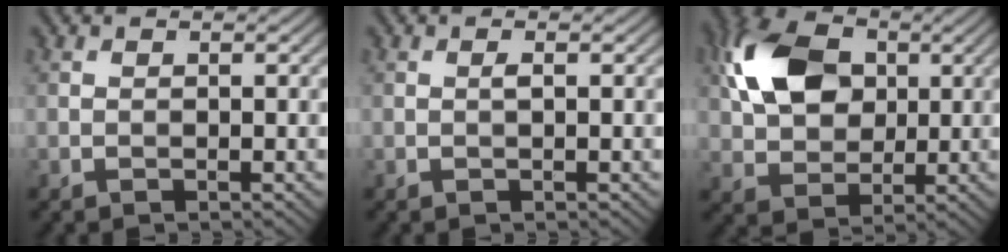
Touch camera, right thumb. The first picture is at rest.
{"total": 0.6, "force": [0.1, 0.0, 0.6], "torque": [-0.013, 0.002, 0.002]}
{"total": 10.6, "force": [2.8, 7.5, 7.0], "torque": [-0.167, 0.018, 0.042]}